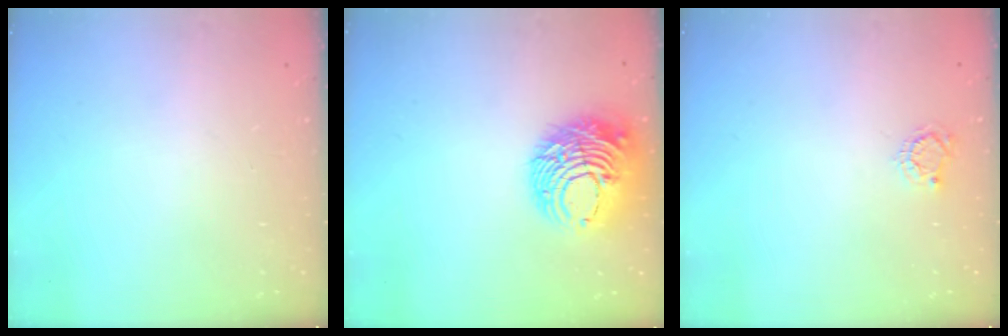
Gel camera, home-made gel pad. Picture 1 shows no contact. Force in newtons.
{"total": 12.9, "press": 12.8, "slide": 1.5}
{"total": 3.8, "press": 3.8, "slide": 0.4}